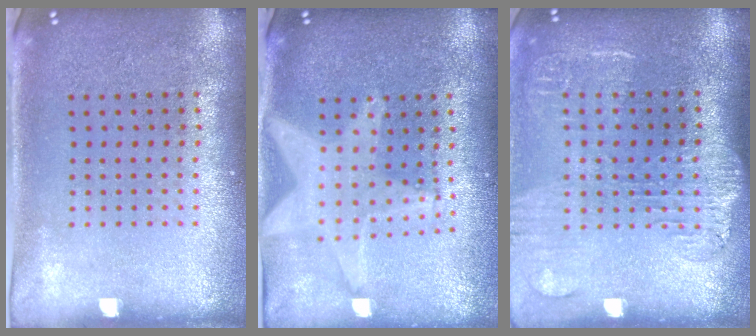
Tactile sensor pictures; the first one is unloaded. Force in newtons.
{"total": 2.1, "press": 1.7, "slide": 1.2}
{"total": 1.8, "press": 1.6, "slide": 0.9}